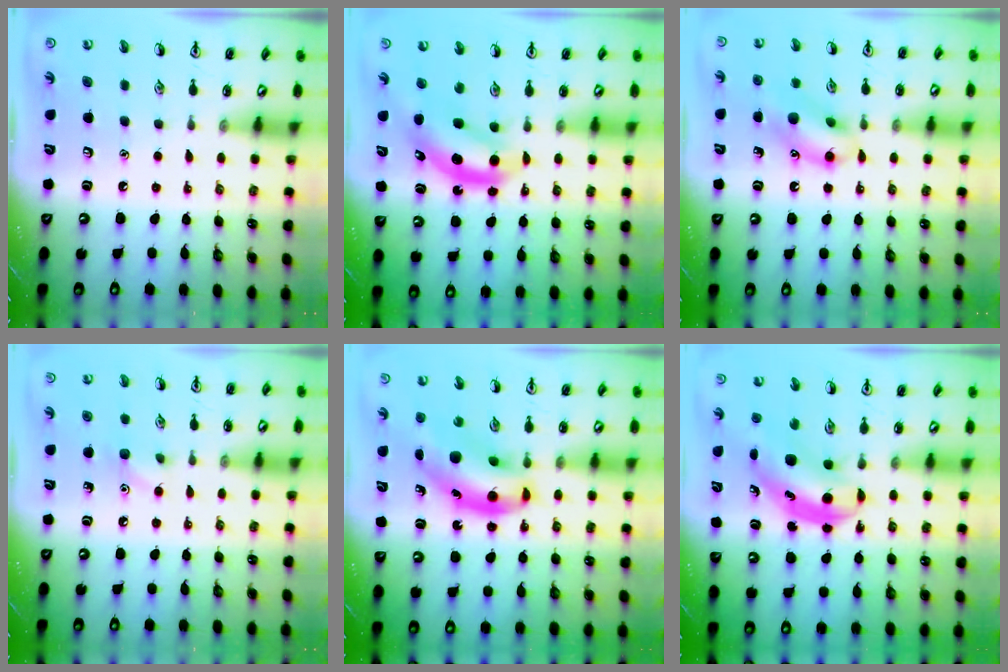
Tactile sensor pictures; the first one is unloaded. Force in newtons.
{"total": 5.8, "press": 5.7, "slide": 1.1}
{"total": 12.7, "press": 12.6, "slide": 1.7}
{"total": 5.4, "press": 5.2, "slide": 1.6}
{"total": 11.9, "press": 11.4, "slide": 3.3}
{"total": 4.7, "press": 4.6, "slide": 0.3}